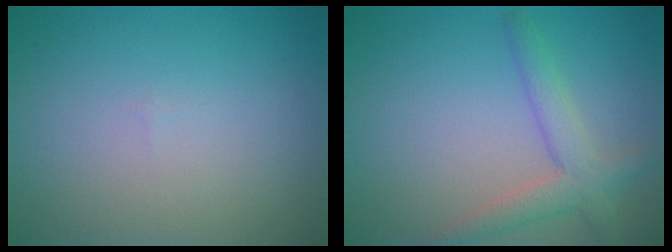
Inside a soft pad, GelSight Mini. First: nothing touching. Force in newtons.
{"total": 3.3, "press": 3.3, "slide": 0.2}